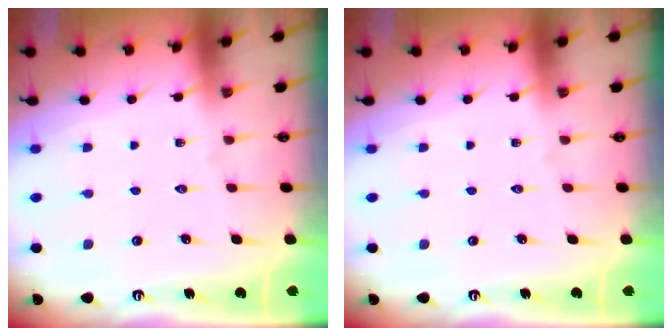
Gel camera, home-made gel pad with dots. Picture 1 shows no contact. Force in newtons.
{"total": 0.0}